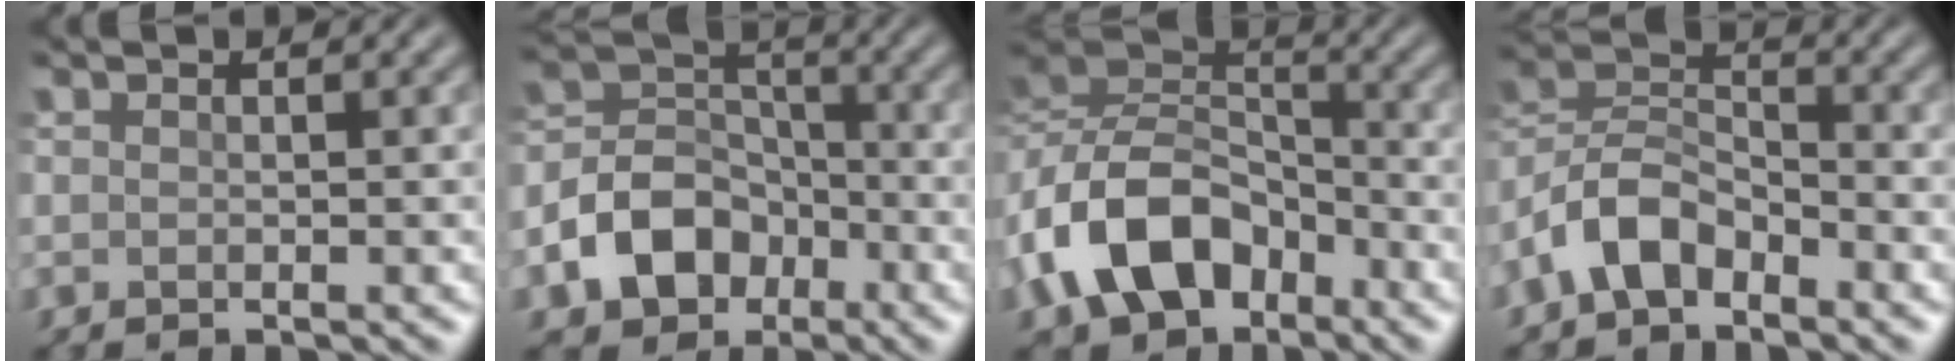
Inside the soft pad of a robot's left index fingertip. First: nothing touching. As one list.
[{"total": 6.7, "force": [-3.1, 5.0, 3.2], "torque": [-0.056, 0.001, -0.065]}, {"total": 9.7, "force": [-4.5, 6.5, 5.7], "torque": [-0.109, 0.008, -0.103]}, {"total": 5.2, "force": [-3.3, 2.9, 2.9], "torque": [-0.060, 0.011, -0.076]}]